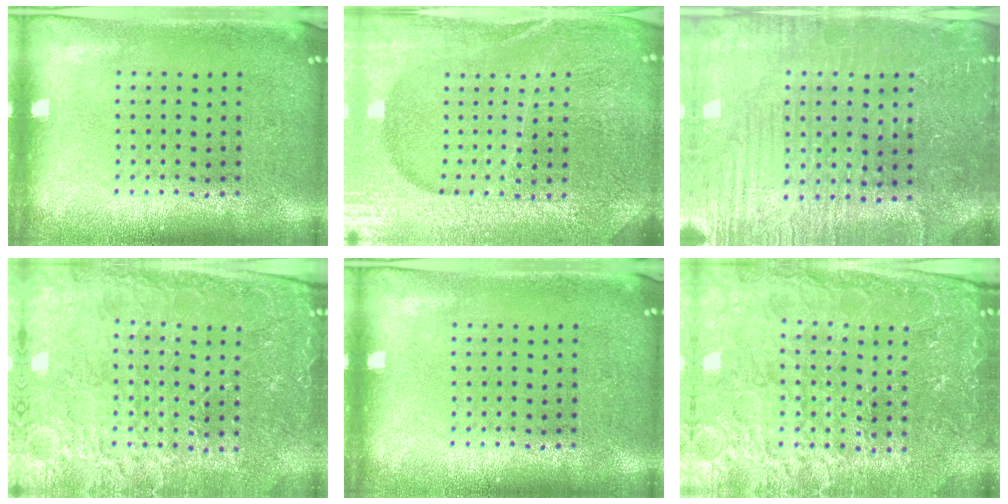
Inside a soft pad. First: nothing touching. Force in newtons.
{"total": 5.0, "press": 4.6, "slide": 2.1}
{"total": 4.2, "press": 4.0, "slide": 1.0}
{"total": 3.5, "press": 3.4, "slide": 0.8}
{"total": 0.0}
{"total": 4.6, "press": 4.3, "slide": 1.4}